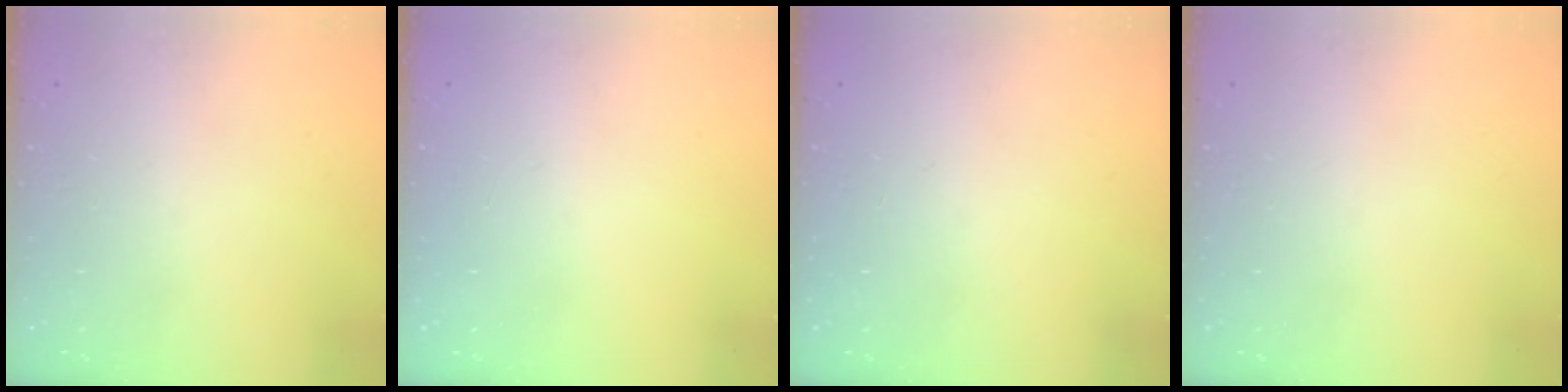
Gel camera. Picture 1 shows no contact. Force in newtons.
{"total": 1.0, "press": 0.0, "slide": 1.0}
{"total": 0.0}
{"total": 0.0}